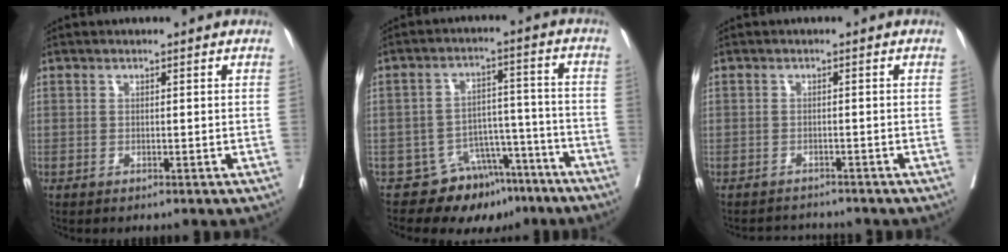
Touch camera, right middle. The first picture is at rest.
{"total": 9.8, "force": [-7.5, 5.9, 2.2], "torque": [-0.008, 0.057, -0.108]}
{"total": 2.7, "force": [-2.7, 0.1, -0.5], "torque": [0.011, -0.011, -0.042]}